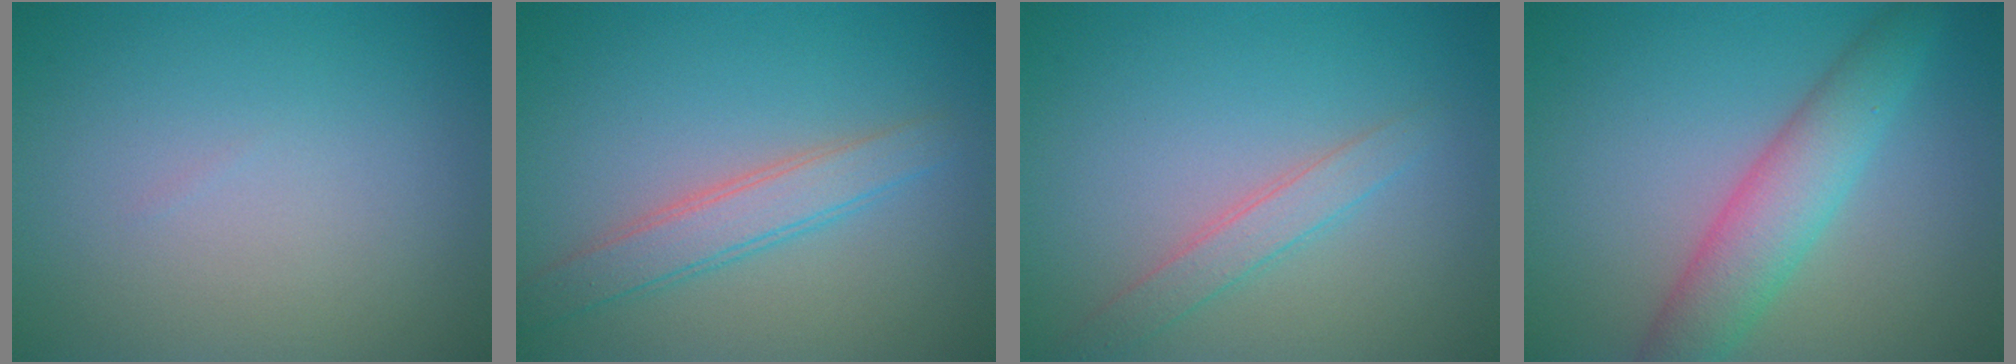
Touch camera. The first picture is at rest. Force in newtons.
{"total": 3.1, "press": 3.1, "slide": 0.1}
{"total": 2.0, "press": 2.0, "slide": 0.1}
{"total": 4.8, "press": 4.8, "slide": 0.3}